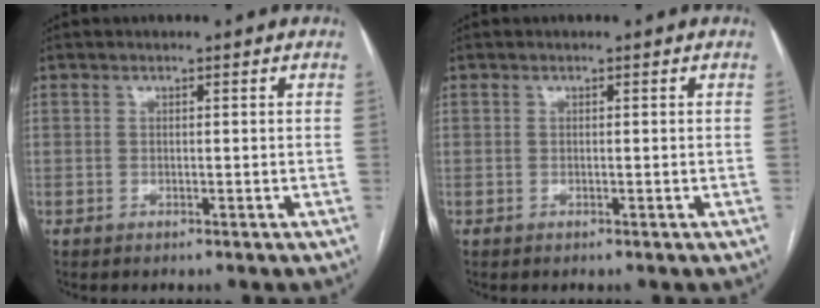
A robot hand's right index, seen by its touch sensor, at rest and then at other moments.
{"total": 0.0}